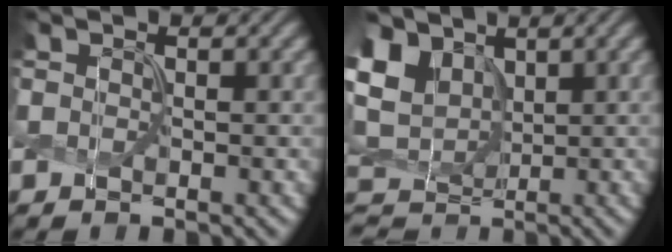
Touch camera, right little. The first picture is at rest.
{"total": 6.3, "force": [2.1, 4.8, 3.4], "torque": [-0.109, 0.013, 0.039]}